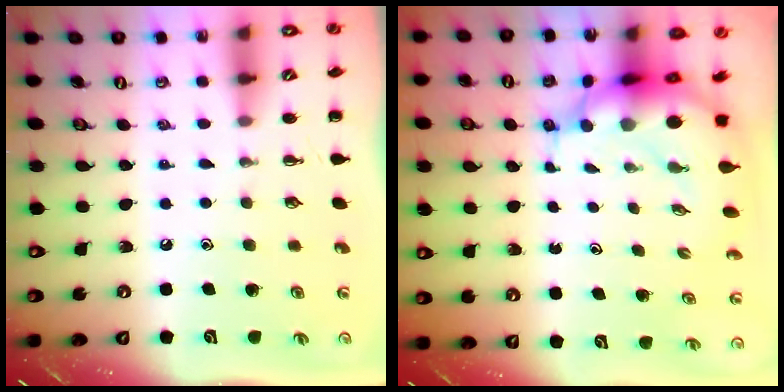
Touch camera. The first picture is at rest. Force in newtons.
{"total": 8.6, "press": 8.3, "slide": 2.4}